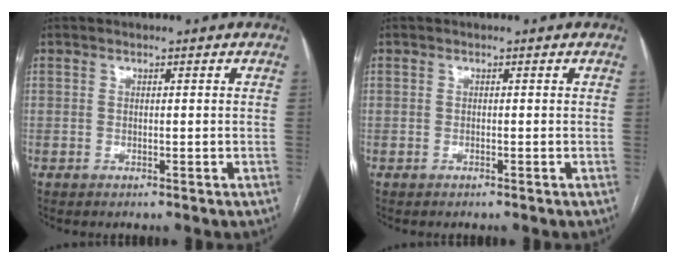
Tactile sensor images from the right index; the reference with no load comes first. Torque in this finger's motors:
{"motor_torque": [-0.83, 0.68, -0.32, -0.13]}